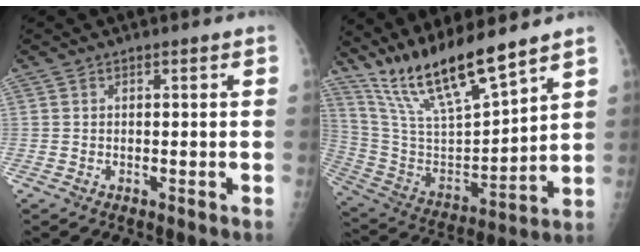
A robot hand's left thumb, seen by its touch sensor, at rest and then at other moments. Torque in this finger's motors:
{"motor_torque": [0.42, 0.01, 1.43, -1.35, 0.16]}